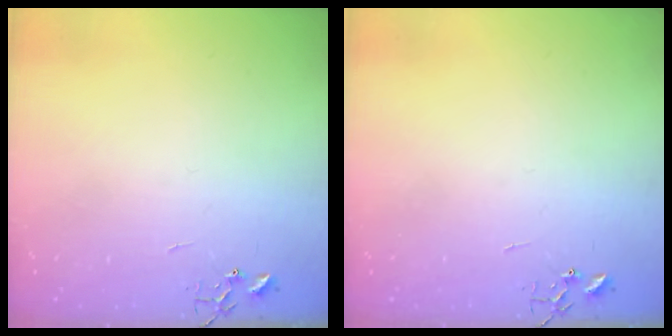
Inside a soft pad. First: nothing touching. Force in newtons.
{"total": 0.0}